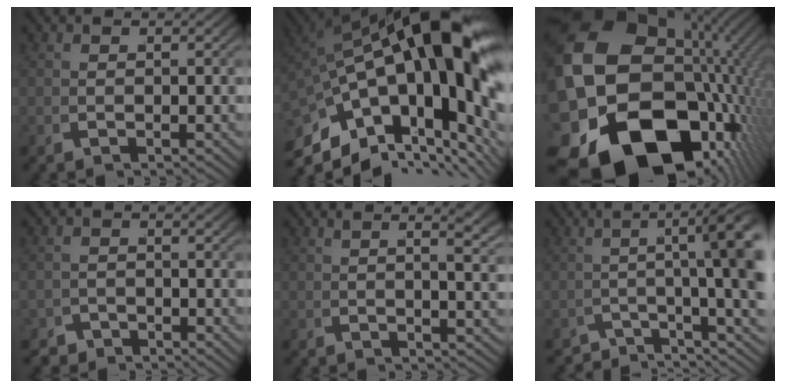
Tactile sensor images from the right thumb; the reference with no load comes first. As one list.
[{"total": 22.7, "force": [1.3, 12.5, 18.9], "torque": [-0.324, -0.030, 0.037]}, {"total": 29.3, "force": [-4.0, 20.2, 20.9], "torque": [-0.387, -0.080, -0.042]}, {"total": 2.5, "force": [-2.3, 0.9, -0.3], "torque": [0.016, -0.014, -0.039]}, {"total": 4.1, "force": [1.6, 1.2, 3.6], "torque": [-0.042, 0.004, 0.021]}, {"total": 8.7, "force": [-1.4, 3.2, 7.9], "torque": [-0.090, 0.009, -0.029]}]